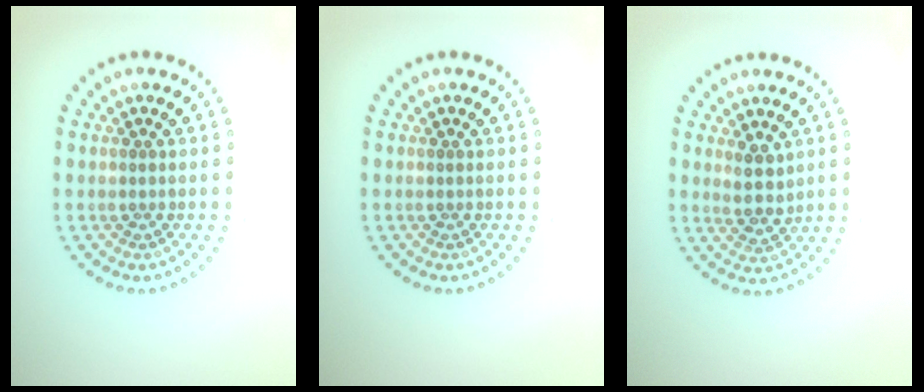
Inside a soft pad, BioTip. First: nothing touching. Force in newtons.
{"total": 0.0}
{"total": 2.5, "press": 2.2, "slide": 1.2}